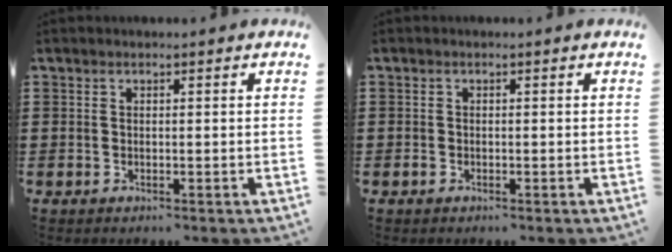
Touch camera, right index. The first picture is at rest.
{"total": 0.8, "force": [-0.5, 0.6, 0.2], "torque": [-0.004, 0.002, -0.011]}